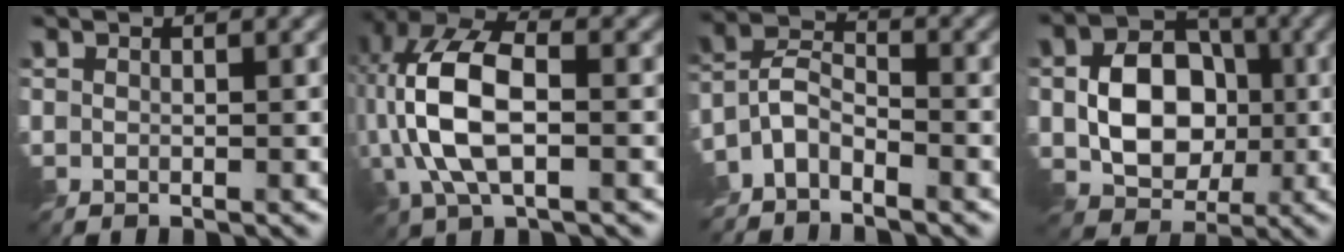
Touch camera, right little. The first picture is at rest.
{"total": 9.7, "force": [-0.2, 4.9, 8.3], "torque": [-0.190, 0.015, -0.007]}
{"total": 4.5, "force": [-3.6, 1.6, 2.1], "torque": [-0.041, 0.004, -0.082]}
{"total": 6.9, "force": [-0.4, 5.2, 4.5], "torque": [-0.074, 0.005, -0.008]}